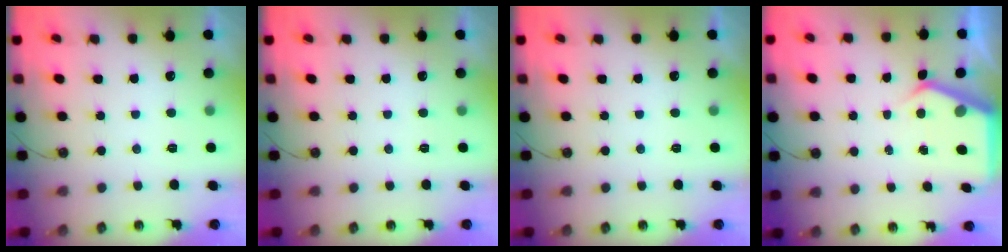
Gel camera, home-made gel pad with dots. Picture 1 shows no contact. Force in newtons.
{"total": 0.0}
{"total": 0.0}
{"total": 4.5, "press": 4.4, "slide": 0.6}